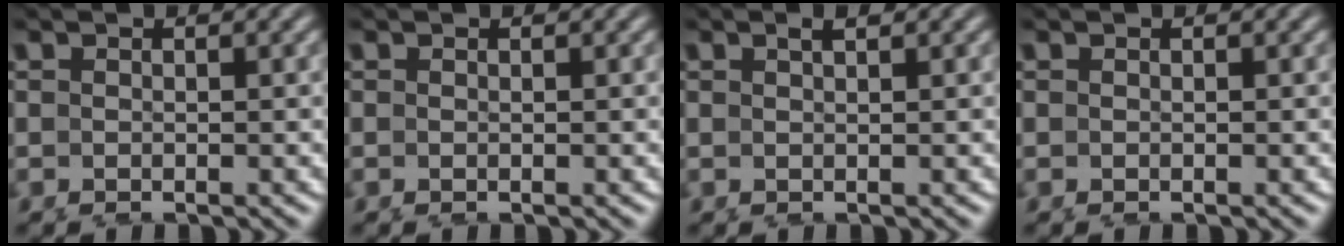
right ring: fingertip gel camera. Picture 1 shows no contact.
{"total": 0.0}
{"total": 0.7, "force": [0.3, -0.3, 0.5], "torque": [-0.006, 0.000, 0.010]}
{"total": 0.0}